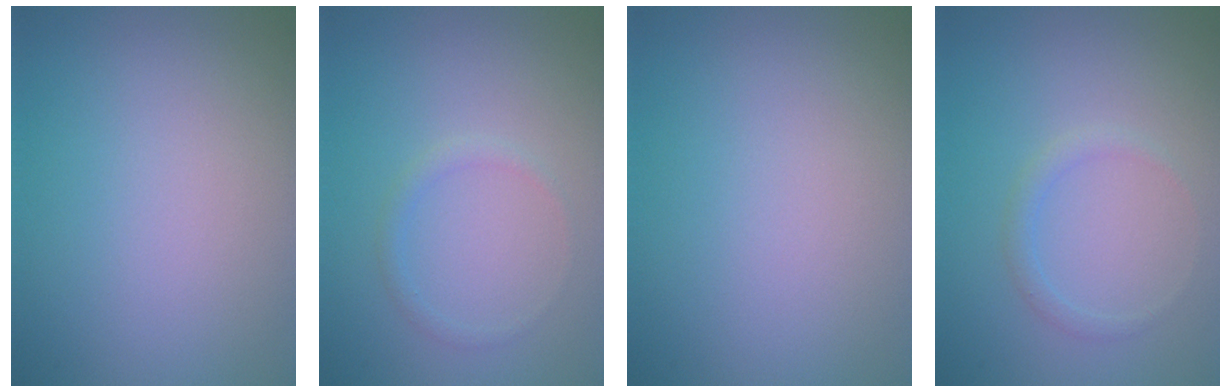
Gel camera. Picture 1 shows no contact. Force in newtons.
{"total": 0.9, "press": 0.9, "slide": 0.1}
{"total": 0.0}
{"total": 1.1, "press": 1.1, "slide": 0.1}